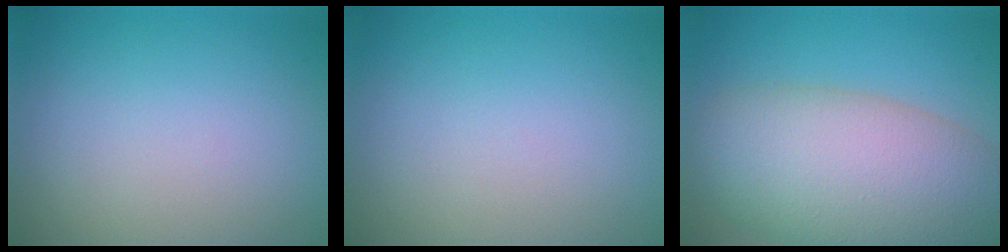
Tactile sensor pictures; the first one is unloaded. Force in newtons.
{"total": 0.0}
{"total": 11.2, "press": 11.2, "slide": 0.6}